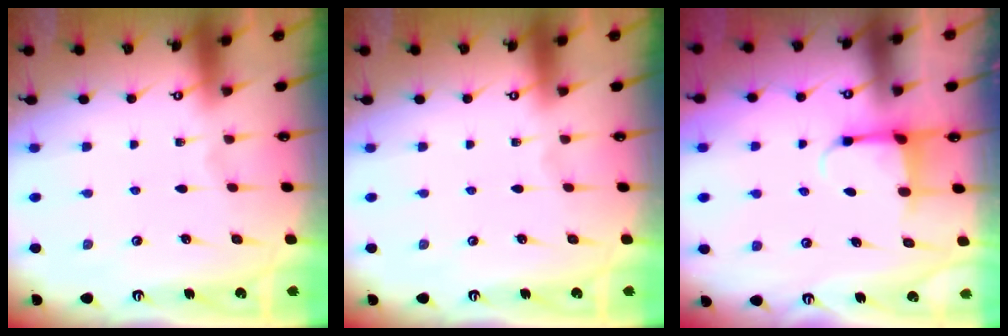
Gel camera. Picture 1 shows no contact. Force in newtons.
{"total": 0.0}
{"total": 4.0, "press": 3.9, "slide": 0.9}